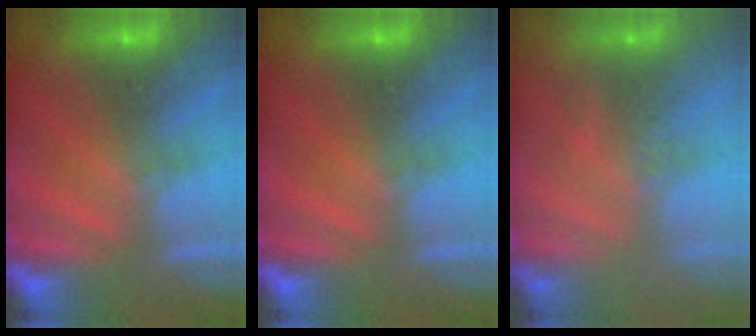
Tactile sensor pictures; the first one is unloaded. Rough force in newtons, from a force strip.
{"total": 0.0}
{"total": 2.8}